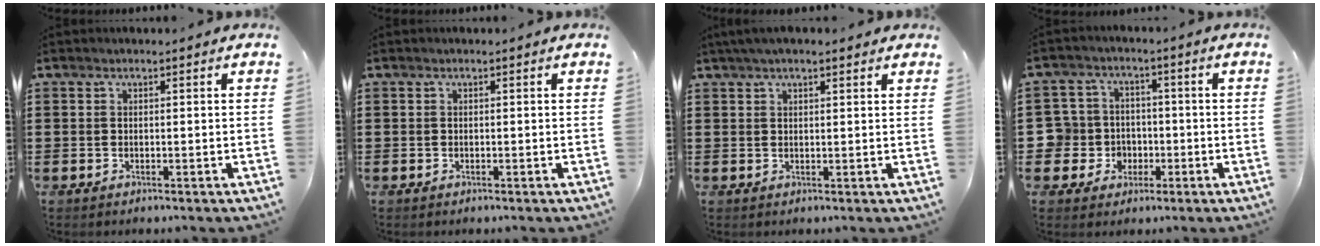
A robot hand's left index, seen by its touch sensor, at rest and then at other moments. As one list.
[{"total": 0.0}, {"total": 2.7, "force": [2.0, 0.6, 1.7], "torque": [-0.037, 0.007, 0.037]}, {"total": 6.4, "force": [-1.0, 6.3, 0.6], "torque": [-0.052, 0.007, -0.018]}]